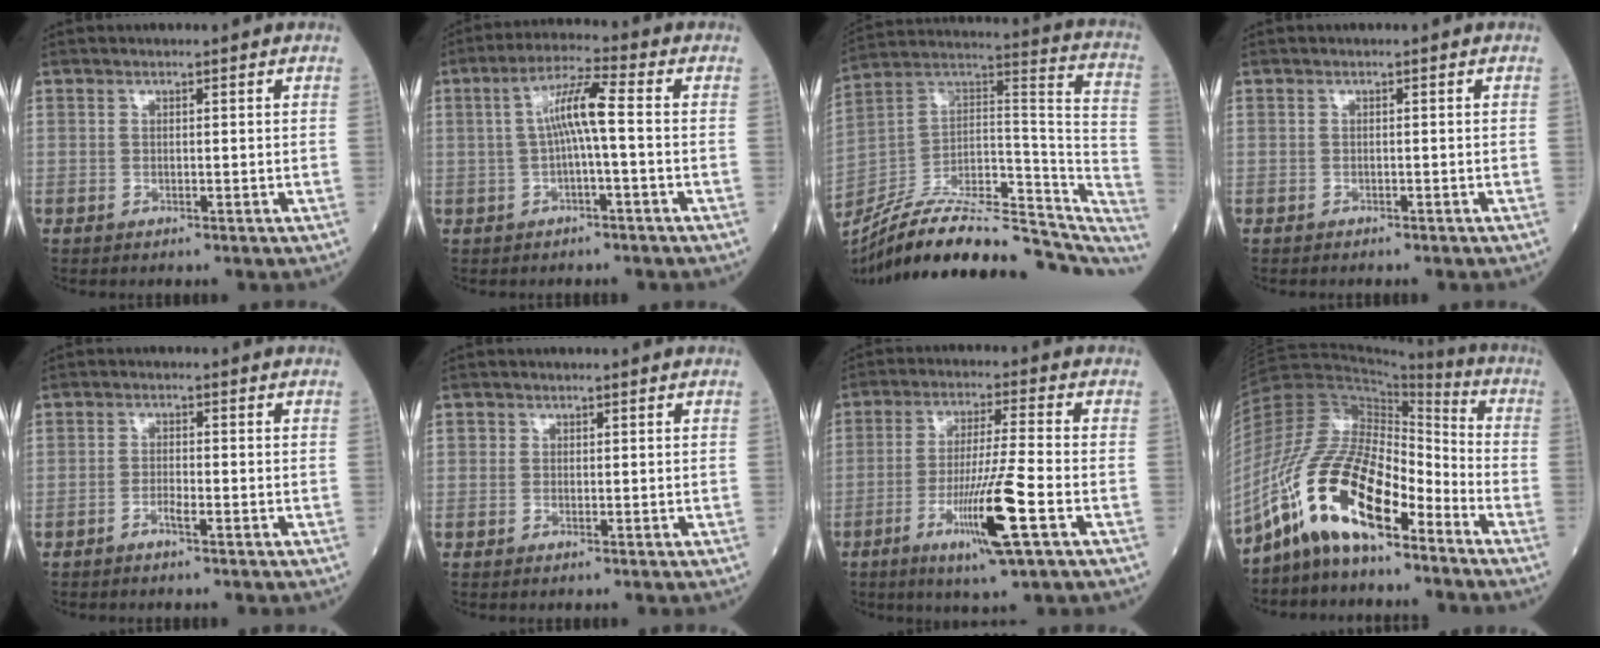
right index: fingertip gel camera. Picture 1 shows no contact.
{"total": 6.4, "force": [0.0, 0.3, 6.4], "torque": [-0.119, 0.021, -0.001]}
{"total": 28.5, "force": [-23.1, 8.1, 14.5], "torque": [-0.203, 0.025, -0.351]}
{"total": 0.8, "force": [-0.7, 0.2, 0.2], "torque": [-0.008, 0.000, -0.012]}
{"total": 1.7, "force": [-1.2, 0.2, 1.2], "torque": [-0.022, 0.003, -0.023]}
{"total": 0.6, "force": [0.0, 0.6, 0.0], "torque": [0.003, 0.003, -0.003]}
{"total": 11.3, "force": [-4.5, -0.8, 10.3], "torque": [-0.195, -0.021, -0.079]}
{"total": 15.7, "force": [-9.6, 5.2, 11.2], "torque": [-0.233, 0.018, -0.181]}